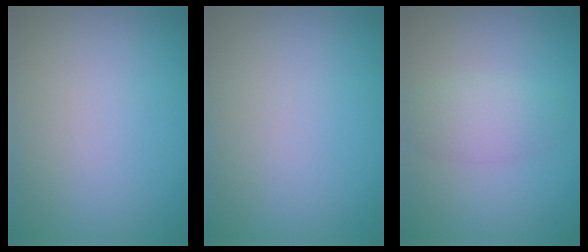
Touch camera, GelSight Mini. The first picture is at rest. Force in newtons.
{"total": 0.0}
{"total": 2.5, "press": 2.5, "slide": 0.2}